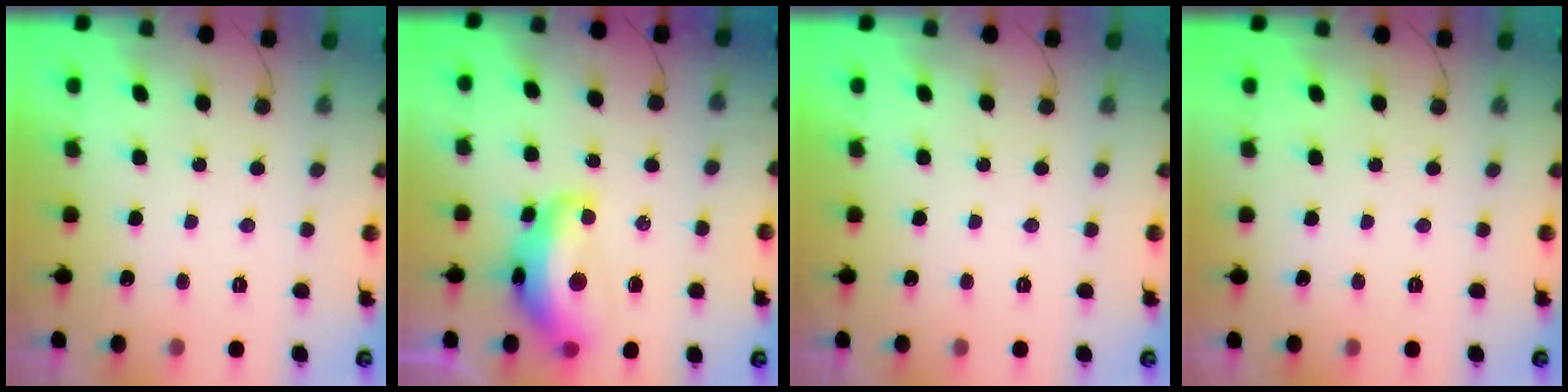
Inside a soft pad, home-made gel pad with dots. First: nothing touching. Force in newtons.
{"total": 14.1, "press": 14.0, "slide": 1.3}
{"total": 0.0}
{"total": 0.0}